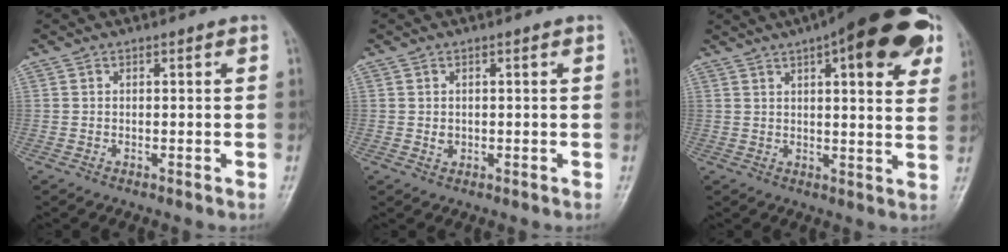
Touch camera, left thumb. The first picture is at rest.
{"total": 1.0, "force": [0.2, 0.8, 0.6], "torque": [-0.006, -0.001, 0.005]}
{"total": 20.7, "force": [10.1, 6.6, 16.9], "torque": [-0.207, -0.006, 0.128]}